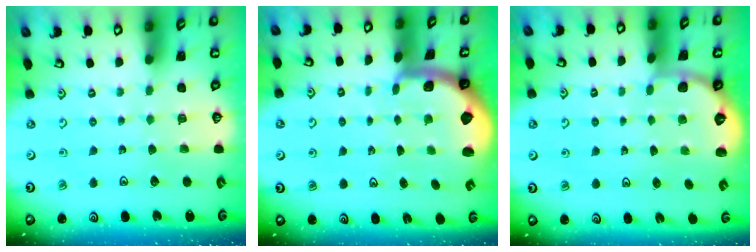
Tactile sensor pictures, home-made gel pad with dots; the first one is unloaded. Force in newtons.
{"total": 1.1, "press": 1.0, "slide": 0.3}
{"total": 1.8, "press": 1.7, "slide": 0.1}